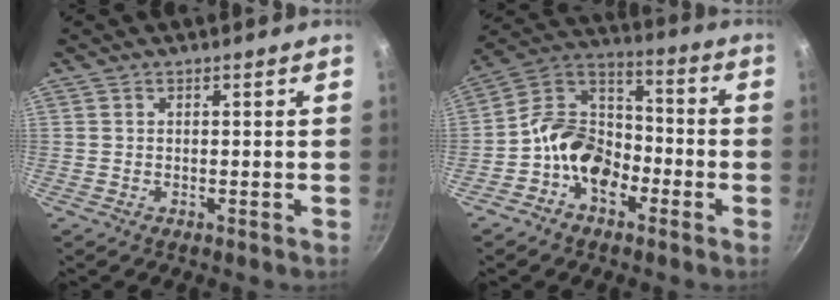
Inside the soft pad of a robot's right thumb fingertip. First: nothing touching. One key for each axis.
{"total": 13.4, "fx": -5.0, "fy": 9.9, "fz": 7.6, "tx": -0.086, "ty": 0.057, "tz": -0.110}